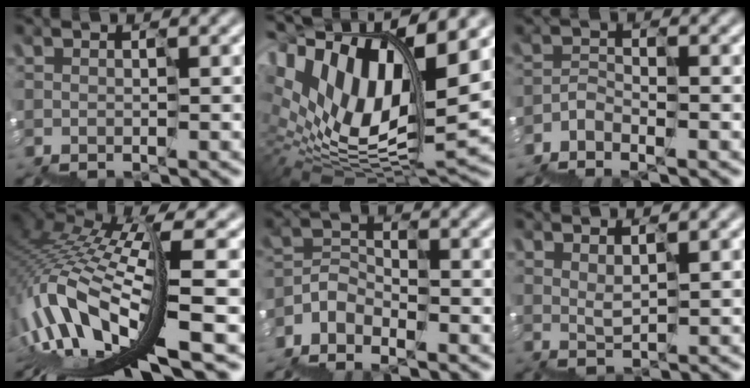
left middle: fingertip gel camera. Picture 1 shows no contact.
{"total": 13.7, "force": [6.2, 6.4, 10.4], "torque": [-0.227, 0.028, 0.119]}
{"total": 2.4, "force": [-2.3, 0.7, 0.2], "torque": [-0.018, 0.007, -0.046]}
{"total": 11.4, "force": [-1.8, 3.7, 10.6], "torque": [-0.238, 0.020, -0.014]}
{"total": 3.3, "force": [-2.8, 1.7, 0.2], "torque": [-0.015, 0.009, -0.057]}
{"total": 1.2, "force": [1.2, 0.1, 0.1], "torque": [-0.007, 0.012, 0.029]}